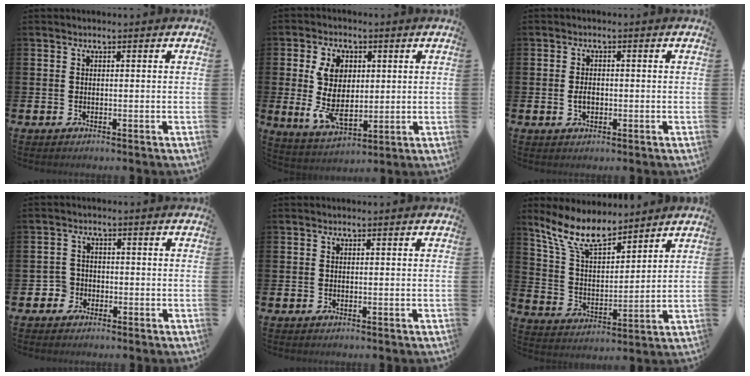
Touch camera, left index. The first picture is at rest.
{"total": 8.2, "force": [1.8, 5.3, 6.0], "torque": [-0.113, -0.003, 0.028]}
{"total": 1.9, "force": [-0.2, 1.3, 1.4], "torque": [-0.021, 0.003, -0.005]}
{"total": 2.7, "force": [-2.0, 1.8, -0.5], "torque": [-0.003, 0.006, -0.044]}
{"total": 0.0}
{"total": 8.7, "force": [7.2, 2.8, 3.9], "torque": [-0.106, -0.028, 0.132]}